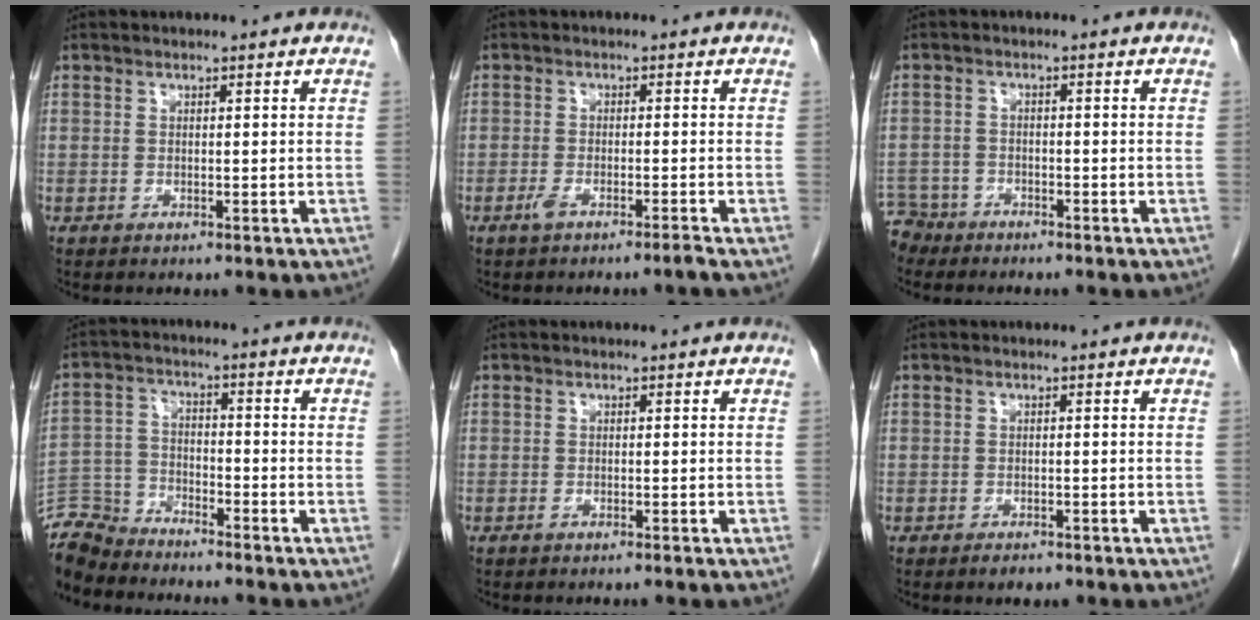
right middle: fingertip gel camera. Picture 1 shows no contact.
{"total": 2.5, "force": [-1.9, -0.3, 1.7], "torque": [-0.036, -0.004, -0.038]}
{"total": 4.1, "force": [-3.7, 1.7, -0.9], "torque": [0.020, -0.003, -0.074]}
{"total": 7.5, "force": [-7.4, 1.3, 0.4], "torque": [-0.013, -0.003, -0.147]}
{"total": 0.6, "force": [-0.4, -0.1, 0.3], "torque": [-0.007, 0.000, -0.008]}
{"total": 1.5, "force": [-1.1, 0.7, 0.8], "torque": [-0.015, -0.001, -0.011]}